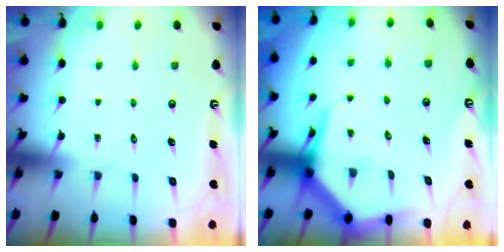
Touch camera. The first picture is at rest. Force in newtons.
{"total": 7.6, "press": 7.6, "slide": 0.9}